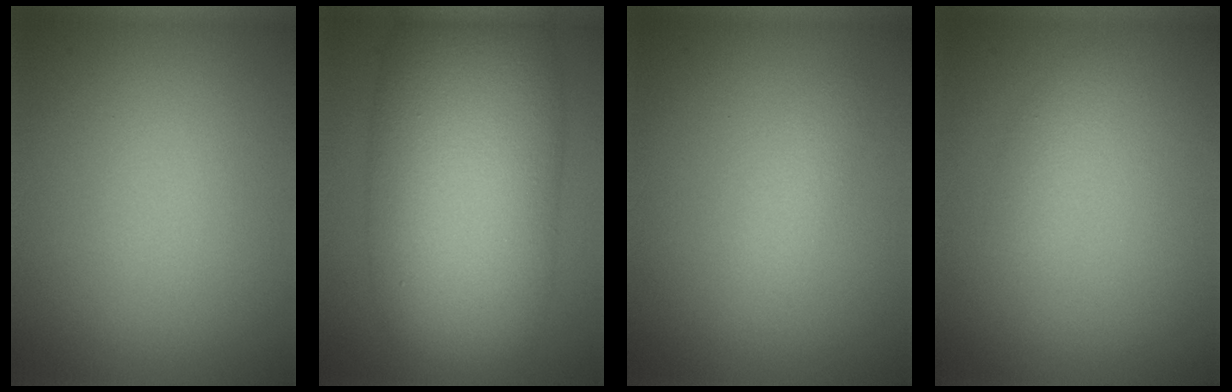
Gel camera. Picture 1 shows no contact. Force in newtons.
{"total": 14.9, "press": 14.9, "slide": 0.1}
{"total": 1.3, "press": 1.3, "slide": 0.1}
{"total": 1.2, "press": 1.2, "slide": 0.0}